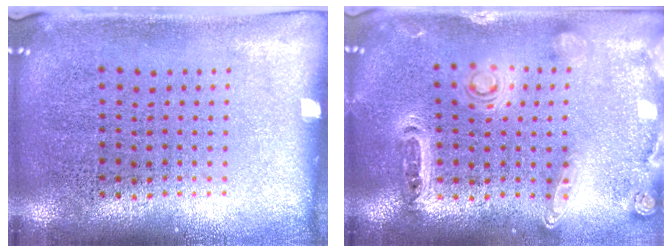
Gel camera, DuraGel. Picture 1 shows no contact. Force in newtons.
{"total": 1.3, "press": 1.3, "slide": 0.2}